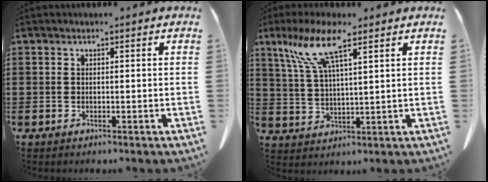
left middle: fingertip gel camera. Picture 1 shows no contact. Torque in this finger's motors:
{"motor_torque": [1.40, -0.38, 0.77, 0.21]}